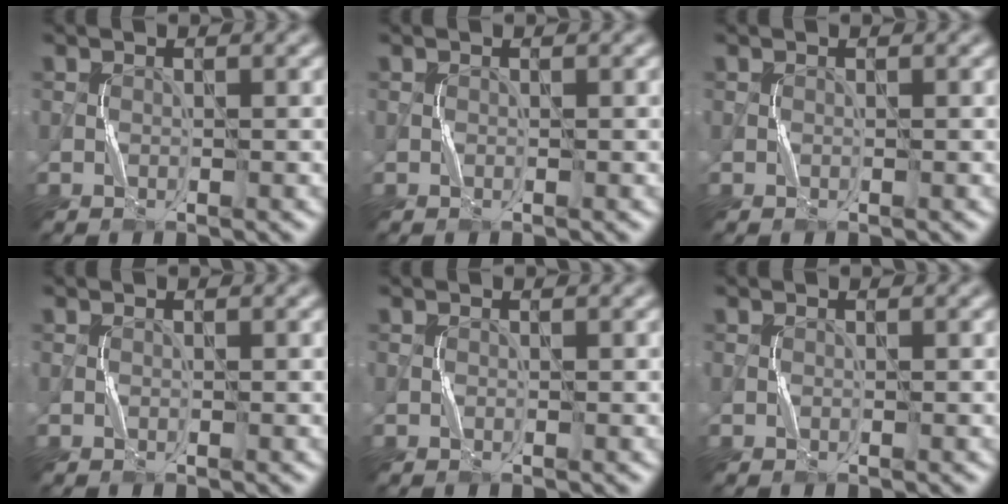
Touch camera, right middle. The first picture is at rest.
{"total": 0.0}
{"total": 0.0}
{"total": 0.0}
{"total": 0.0}
{"total": 0.0}